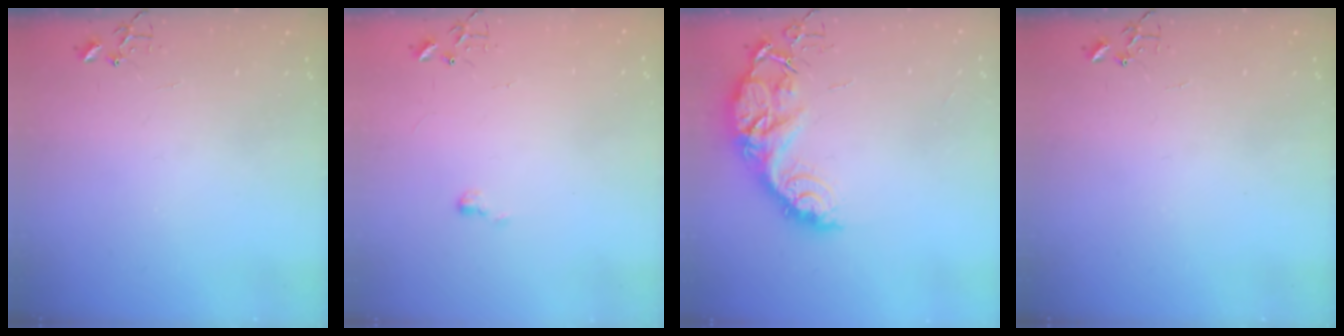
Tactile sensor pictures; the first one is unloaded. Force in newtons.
{"total": 4.5, "press": 4.5, "slide": 0.4}
{"total": 15.1, "press": 15.0, "slide": 1.1}
{"total": 0.0}